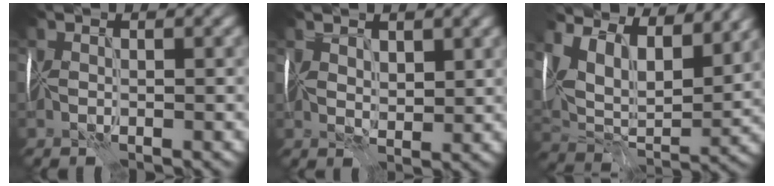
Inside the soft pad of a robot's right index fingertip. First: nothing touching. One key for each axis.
{"total": 2.3, "fx": 1.5, "fy": 1.1, "fz": 1.3, "tx": -0.030, "ty": 0.000, "tz": 0.028}
{"total": 10.4, "fx": 6.9, "fy": 5.4, "fz": 5.6, "tx": -0.118, "ty": 0.012, "tz": 0.120}